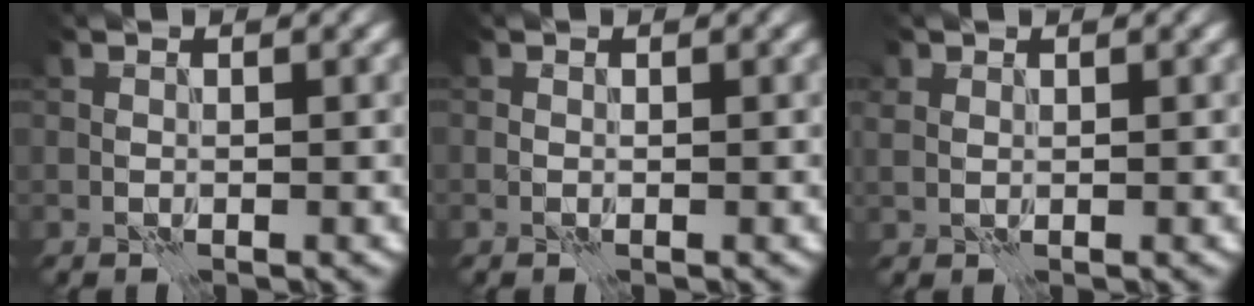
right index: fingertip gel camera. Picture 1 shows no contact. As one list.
[{"total": 0.0}, {"total": 0.7, "force": [0.5, 0.5, 0.0], "torque": [-0.009, 0.002, 0.010]}]